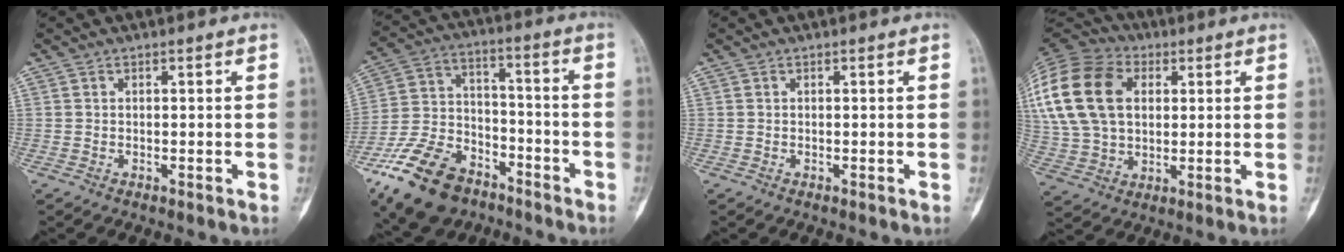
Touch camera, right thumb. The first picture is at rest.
{"total": 18.4, "force": [-11.4, 10.8, 9.5], "torque": [-0.170, 0.067, -0.204]}
{"total": 0.0}
{"total": 25.7, "force": [6.5, 17.9, 17.2], "torque": [-0.379, 0.040, 0.125]}